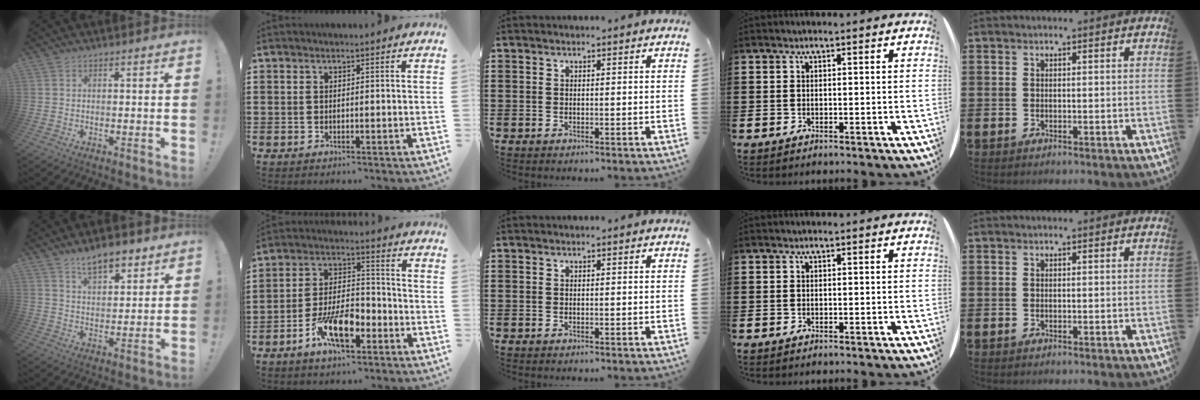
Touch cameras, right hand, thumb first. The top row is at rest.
{"thumb": {"total": 8.8, "force": [6.5, 3.9, 4.6], "torque": [-0.064, -0.035, 0.116]}, "index": {"total": 10.2, "force": [-5.3, 4.2, 7.6], "torque": [-0.156, 0.007, -0.096]}}